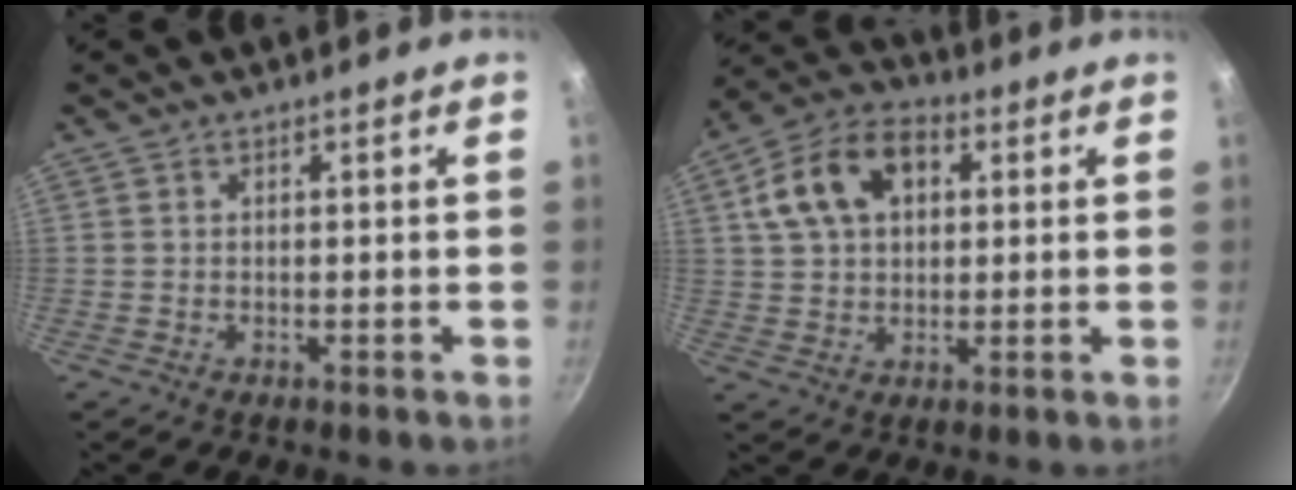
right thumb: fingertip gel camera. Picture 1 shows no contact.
{"total": 13.0, "force": [3.7, 8.9, 8.8], "torque": [-0.144, 0.017, 0.050]}